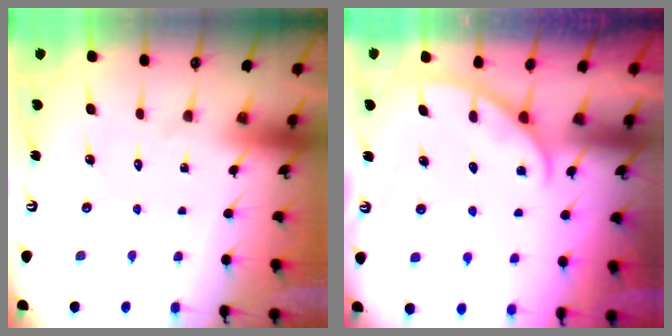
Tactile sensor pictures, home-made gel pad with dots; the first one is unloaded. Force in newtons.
{"total": 1.6, "press": 1.6, "slide": 0.3}